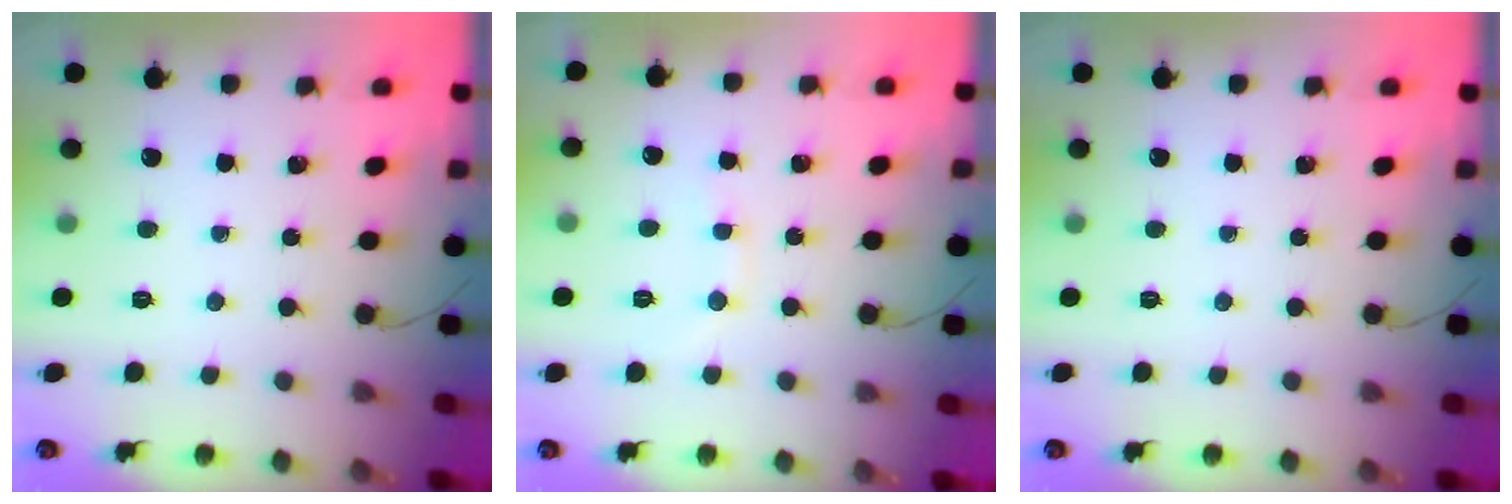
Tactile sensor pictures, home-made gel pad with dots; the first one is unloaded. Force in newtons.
{"total": 6.2, "press": 6.0, "slide": 1.5}
{"total": 0.0}